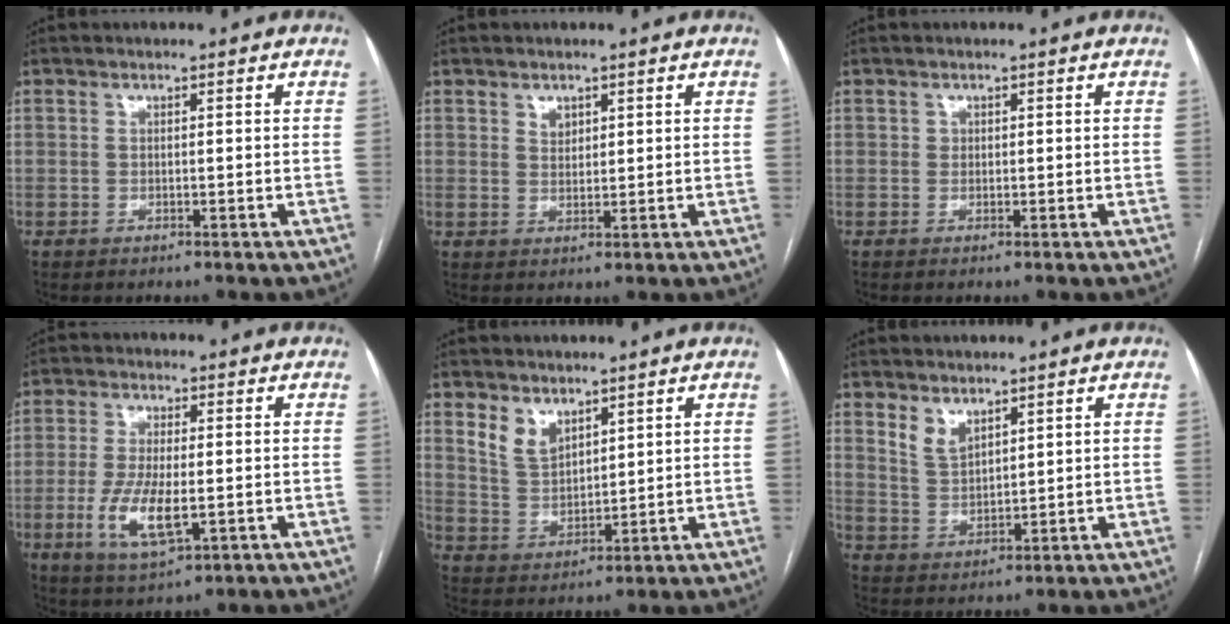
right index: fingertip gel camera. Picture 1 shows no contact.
{"total": 1.9, "force": [1.2, 1.3, 0.8], "torque": [-0.012, -0.002, 0.022]}
{"total": 0.7, "force": [0.2, 0.6, 0.1], "torque": [0.004, 0.001, 0.002]}
{"total": 8.6, "force": [-1.9, 2.7, 7.9], "torque": [-0.165, -0.015, -0.030]}
{"total": 5.6, "force": [3.7, 3.3, 2.5], "torque": [-0.055, 0.003, 0.085]}
{"total": 4.1, "force": [3.0, 2.0, 1.9], "torque": [-0.043, -0.001, 0.071]}